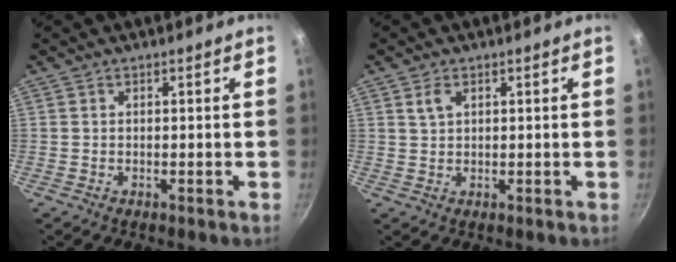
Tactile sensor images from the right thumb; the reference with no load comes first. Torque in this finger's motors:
{"motor_torque": [-0.42, 0.41, -0.15, 0.15, 0.08]}